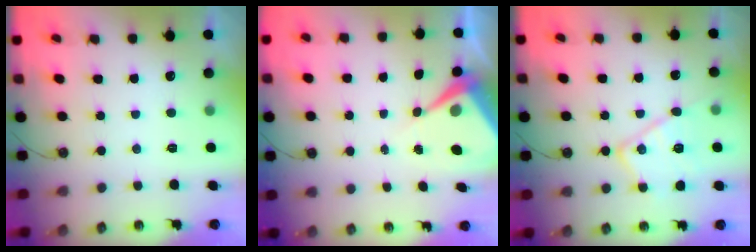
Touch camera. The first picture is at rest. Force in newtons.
{"total": 6.6, "press": 6.6, "slide": 0.3}
{"total": 13.9, "press": 13.9, "slide": 1.2}